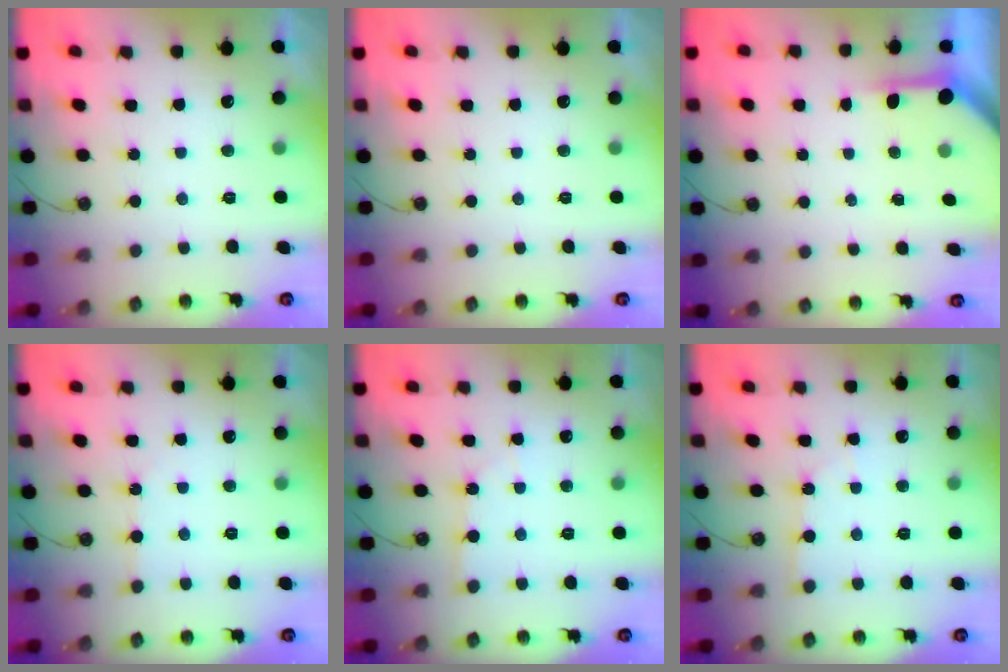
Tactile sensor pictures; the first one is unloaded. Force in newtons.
{"total": 0.0}
{"total": 4.0, "press": 4.0, "slide": 0.4}
{"total": 1.4, "press": 1.3, "slide": 0.3}
{"total": 2.6, "press": 2.6, "slide": 0.4}
{"total": 2.6, "press": 2.6, "slide": 0.4}